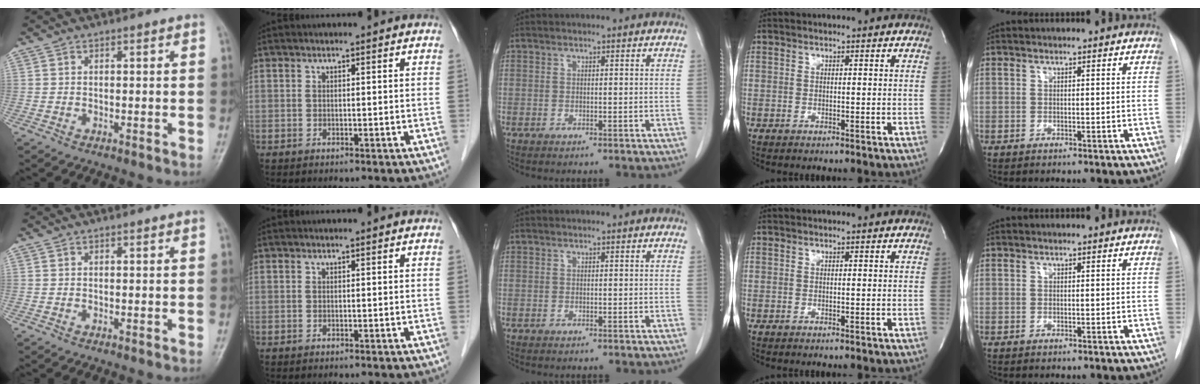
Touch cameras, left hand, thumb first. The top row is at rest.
{}